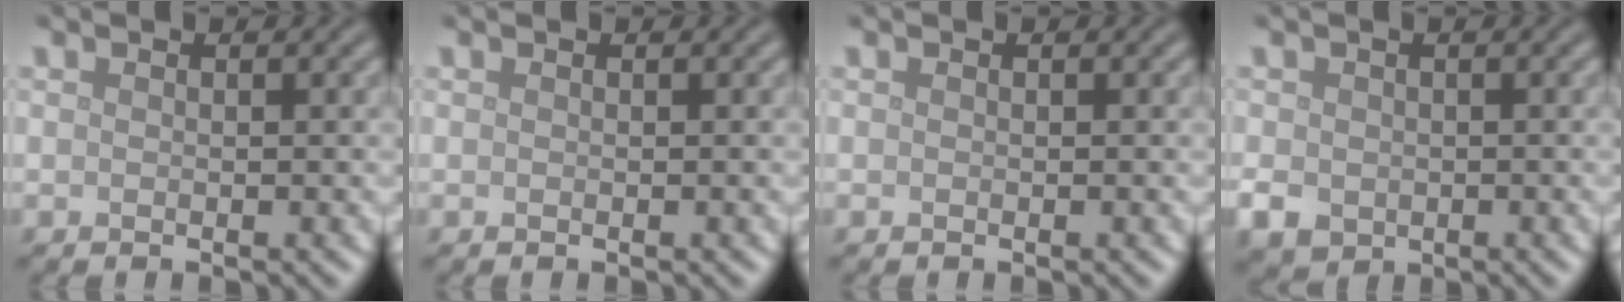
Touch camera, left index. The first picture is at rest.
{"total": 0.0}
{"total": 0.0}
{"total": 3.0, "force": [-0.8, 2.5, 1.4], "torque": [-0.034, -0.010, -0.016]}